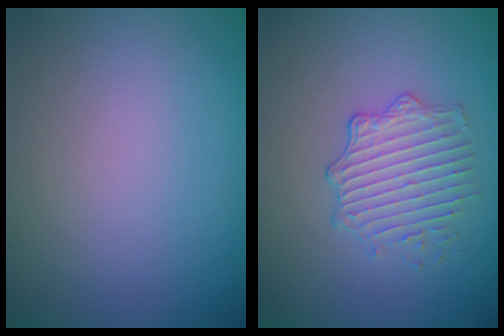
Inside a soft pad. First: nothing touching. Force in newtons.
{"total": 2.6, "press": 2.0, "slide": 1.6}